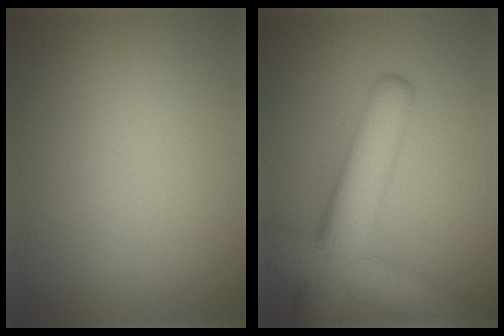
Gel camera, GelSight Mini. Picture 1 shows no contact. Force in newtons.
{"total": 9.0, "press": 9.0, "slide": 0.3}